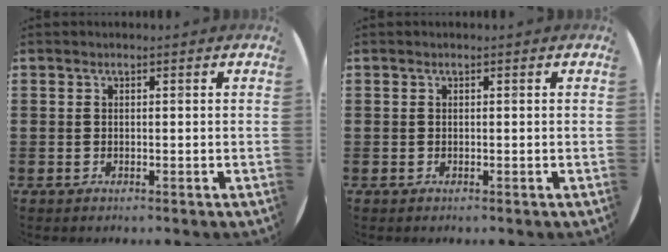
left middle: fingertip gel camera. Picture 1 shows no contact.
{"total": 0.0}